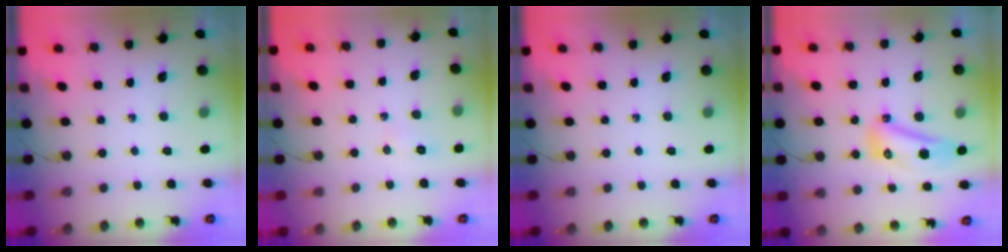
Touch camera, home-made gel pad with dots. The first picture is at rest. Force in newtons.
{"total": 4.3, "press": 4.2, "slide": 0.9}
{"total": 0.0}
{"total": 10.1, "press": 10.1, "slide": 1.2}